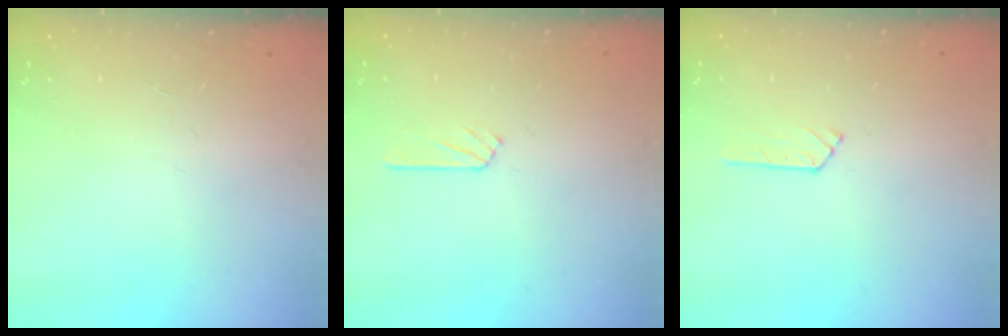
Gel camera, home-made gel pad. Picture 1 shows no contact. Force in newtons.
{"total": 2.3, "press": 2.3, "slide": 0.2}
{"total": 3.6, "press": 3.6, "slide": 0.4}